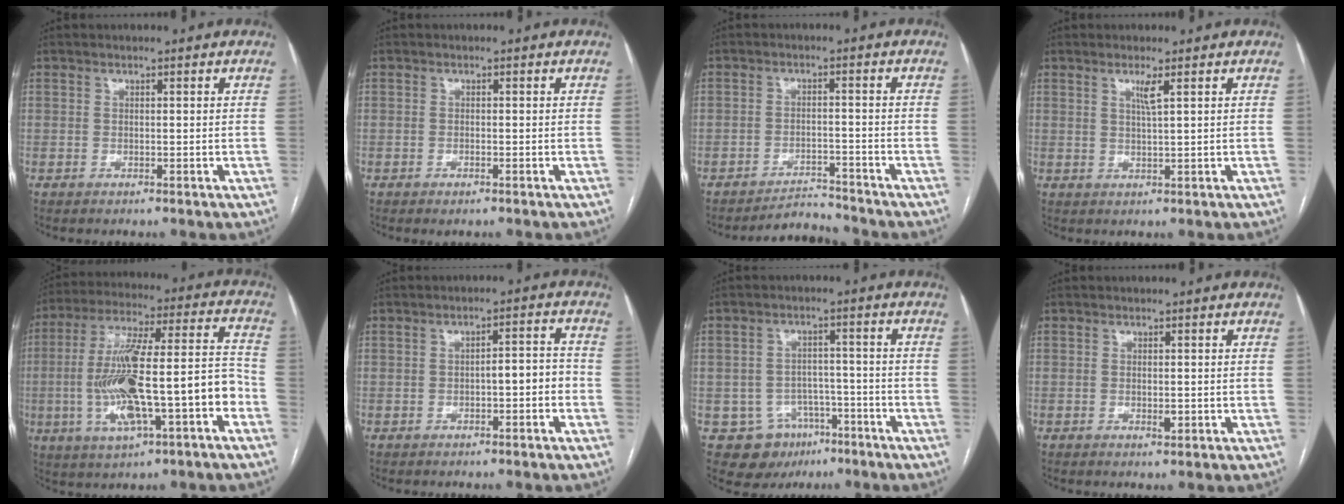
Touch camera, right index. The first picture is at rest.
{"total": 0.9, "force": [-0.6, 0.2, 0.6], "torque": [-0.012, -0.002, -0.007]}
{"total": 4.0, "force": [-4.0, 0.0, -0.7], "torque": [0.009, -0.003, -0.063]}
{"total": 2.2, "force": [1.0, -0.3, 1.9], "torque": [-0.039, -0.005, 0.021]}
{"total": 18.8, "force": [-5.0, 3.6, 17.8], "torque": [-0.328, 0.019, -0.075]}
{"total": 3.8, "force": [-1.2, 1.2, 3.4], "torque": [-0.046, 0.022, -0.015]}
{"total": 8.2, "force": [-4.2, 6.8, 1.9], "torque": [-0.027, 0.012, -0.052]}
{"total": 1.1, "force": [-0.2, 0.5, 1.0], "torque": [-0.016, -0.002, -0.002]}